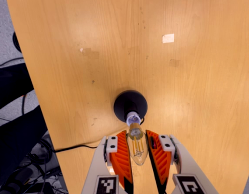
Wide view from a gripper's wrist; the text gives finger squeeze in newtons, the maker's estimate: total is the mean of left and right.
{"total": 11.8, "left": 12.0, "right": 11.5}